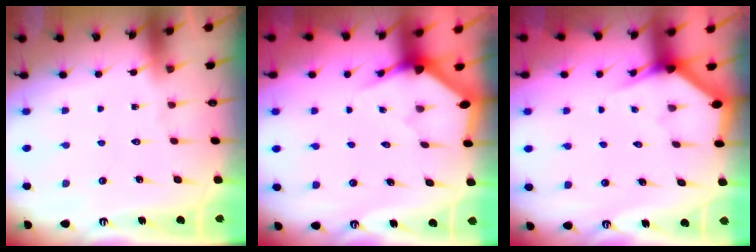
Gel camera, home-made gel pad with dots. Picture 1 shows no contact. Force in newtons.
{"total": 3.4, "press": 3.4, "slide": 0.1}
{"total": 3.0, "press": 3.0, "slide": 0.1}